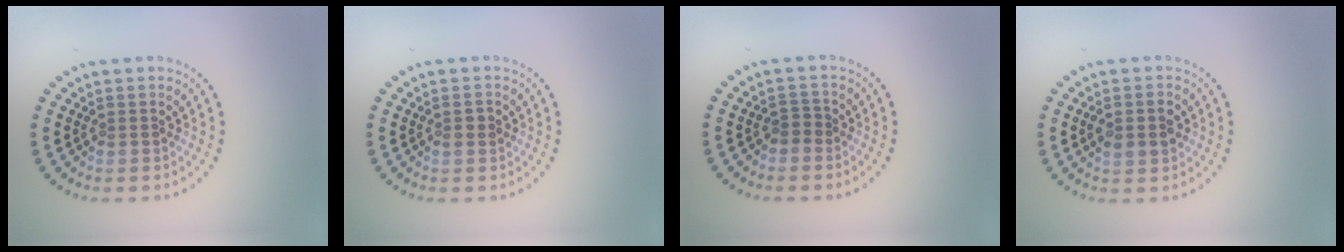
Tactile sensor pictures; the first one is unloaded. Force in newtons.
{"total": 1.1, "press": 1.1, "slide": 0.3}
{"total": 0.6, "press": 0.4, "slide": 0.5}
{"total": 2.9, "press": 2.8, "slide": 0.2}